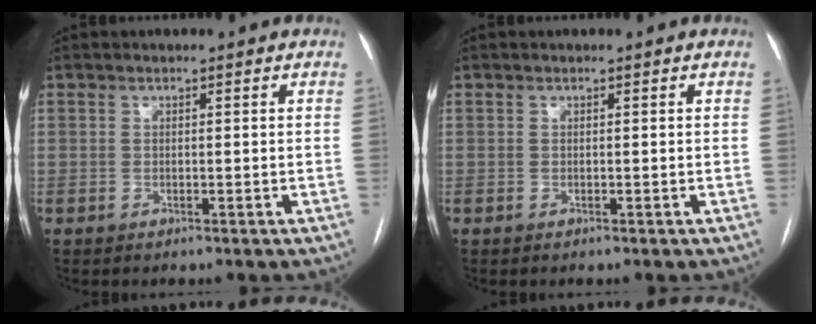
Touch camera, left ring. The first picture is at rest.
{"total": 0.0}